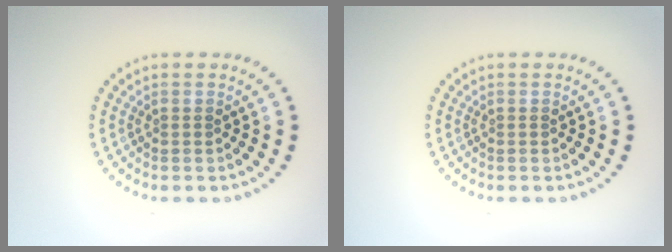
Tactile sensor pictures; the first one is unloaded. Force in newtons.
{"total": 0.0}